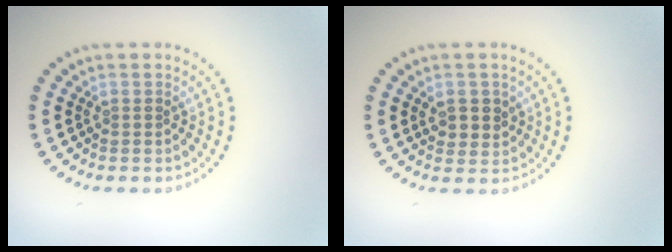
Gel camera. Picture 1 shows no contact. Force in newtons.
{"total": 2.3, "press": 2.2, "slide": 0.7}